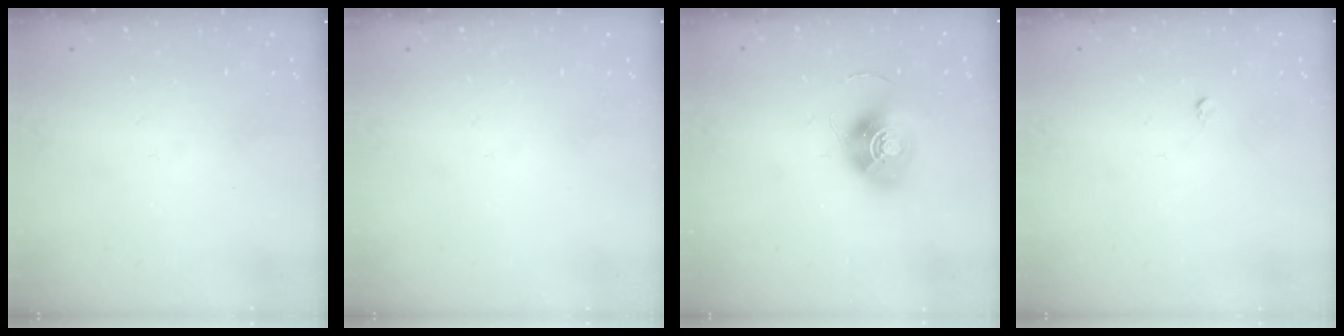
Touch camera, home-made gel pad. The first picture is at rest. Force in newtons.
{"total": 0.0}
{"total": 13.5, "press": 13.5, "slide": 0.6}
{"total": 2.5, "press": 2.5, "slide": 0.2}